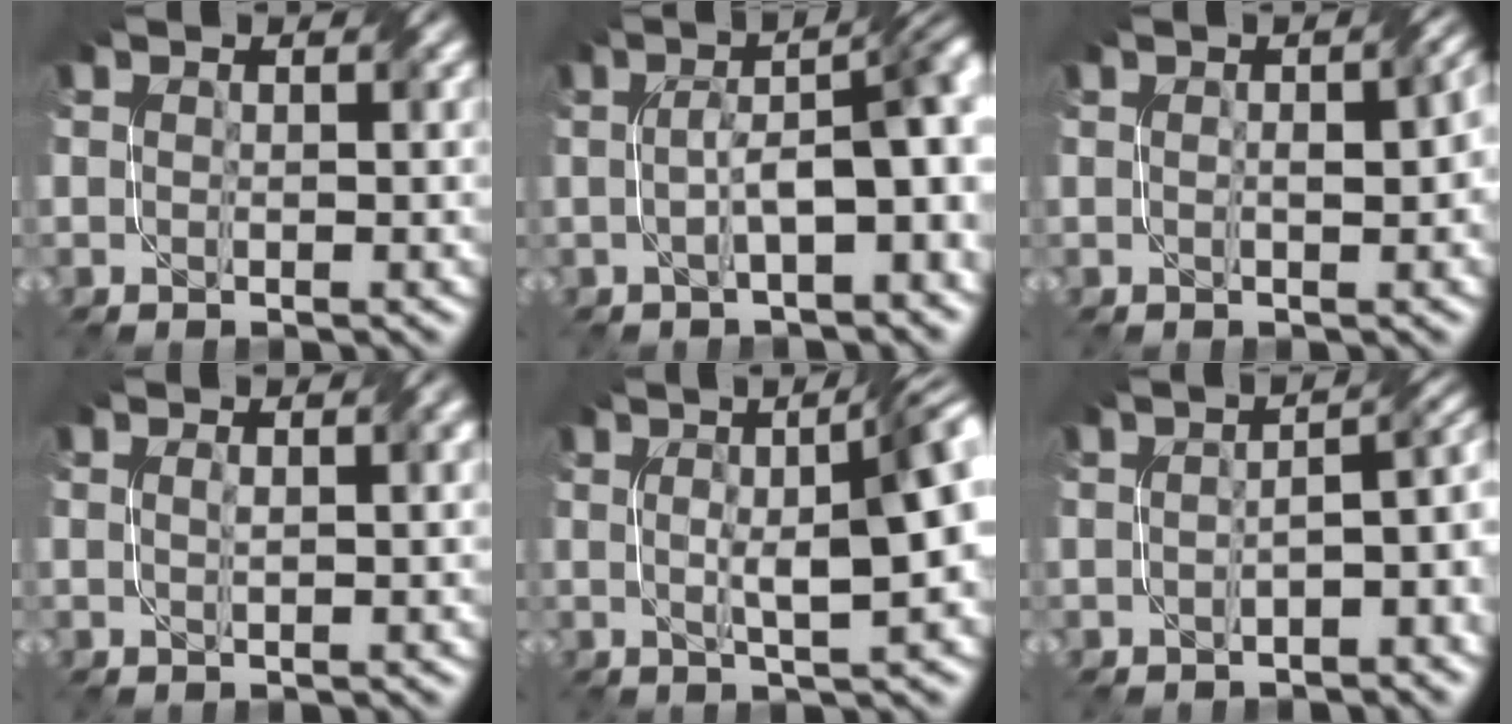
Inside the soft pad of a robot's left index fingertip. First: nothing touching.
{"total": 7.4, "force": [-0.6, 2.6, 7.0], "torque": [-0.107, 0.015, -0.009]}
{"total": 3.8, "force": [0.0, 1.2, 3.6], "torque": [-0.040, 0.004, 0.005]}
{"total": 1.3, "force": [0.4, 0.1, 1.2], "torque": [-0.020, 0.008, 0.005]}
{"total": 9.7, "force": [1.5, 2.6, 9.2], "torque": [-0.090, 0.023, 0.011]}
{"total": 4.6, "force": [-1.4, 1.6, 4.1], "torque": [-0.047, 0.007, -0.024]}